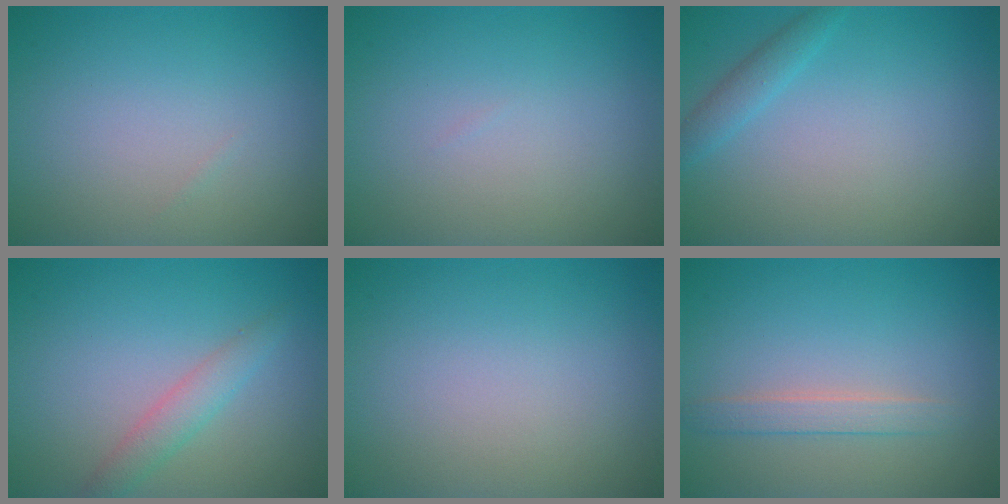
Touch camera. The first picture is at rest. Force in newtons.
{"total": 0.0}
{"total": 1.5, "press": 1.5, "slide": 0.1}
{"total": 2.1, "press": 2.1, "slide": 0.0}
{"total": 0.0}
{"total": 1.8, "press": 1.8, "slide": 0.2}